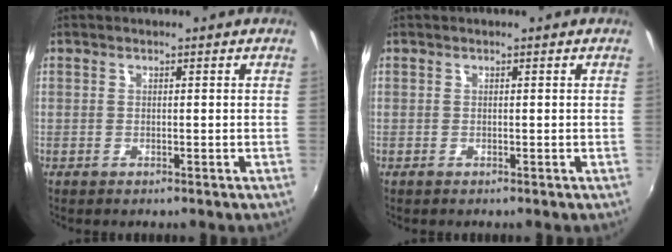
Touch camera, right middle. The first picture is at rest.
{"total": 0.0}